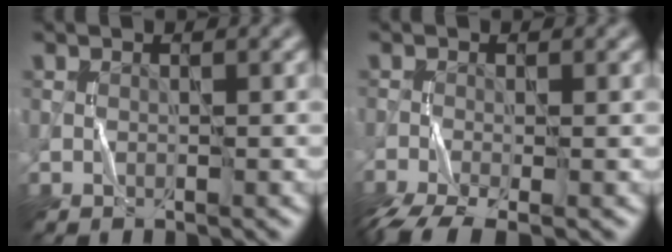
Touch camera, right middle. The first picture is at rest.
{"total": 4.5, "force": [-3.2, 1.3, 2.9], "torque": [-0.060, -0.014, -0.066]}